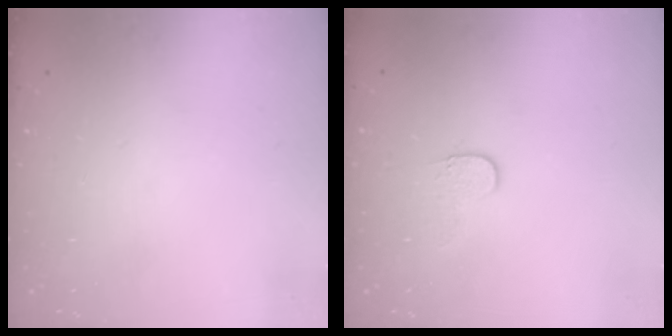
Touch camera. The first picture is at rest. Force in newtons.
{"total": 4.6, "press": 4.6, "slide": 0.5}